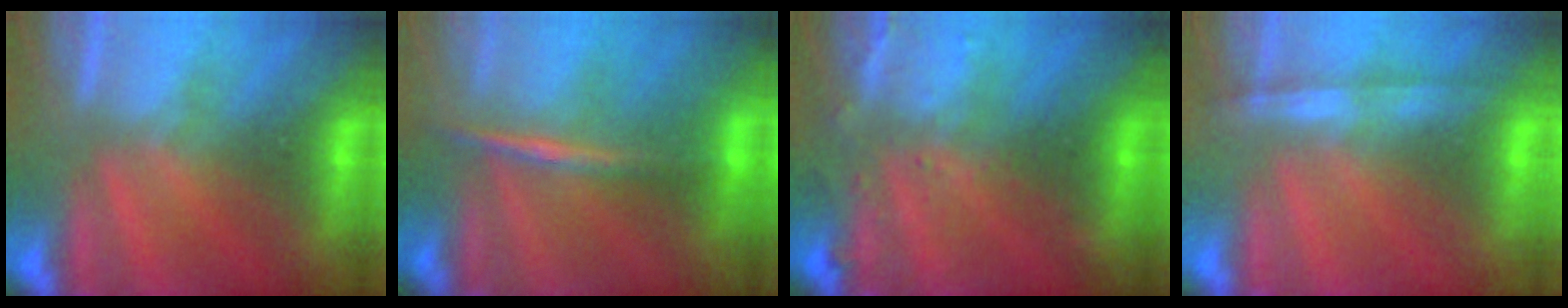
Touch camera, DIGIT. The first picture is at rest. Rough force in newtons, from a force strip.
{"total": 1.9}
{"total": 2.9}
{"total": 1.2}